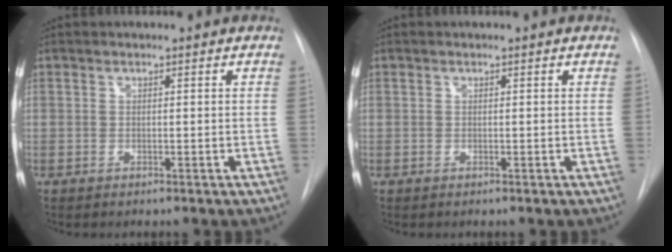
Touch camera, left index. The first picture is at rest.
{"total": 0.0}